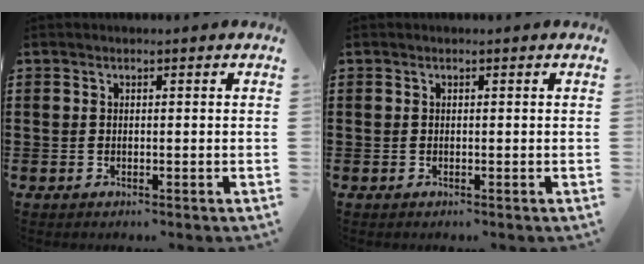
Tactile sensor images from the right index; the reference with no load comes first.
{"total": 0.0}